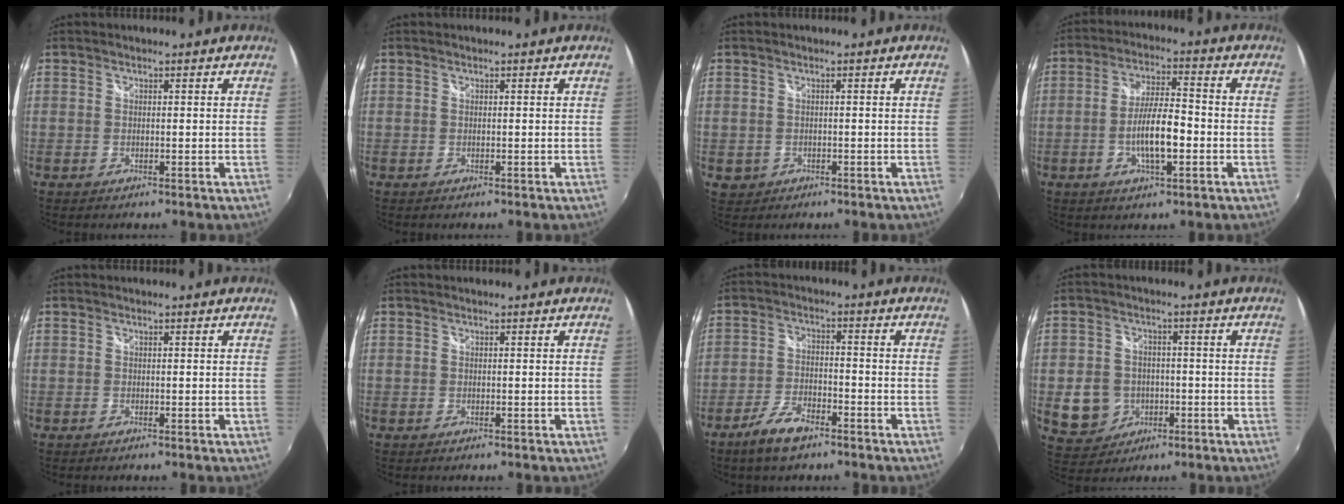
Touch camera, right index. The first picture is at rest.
{"total": 0.0}
{"total": 2.4, "force": [-0.6, 2.2, 0.8], "torque": [-0.020, -0.005, -0.005]}
{"total": 8.9, "force": [-2.5, 2.3, 8.2], "torque": [-0.154, -0.001, -0.042]}
{"total": 0.0}
{"total": 0.0}
{"total": 7.1, "force": [-5.2, 2.7, 4.1], "torque": [-0.099, -0.004, -0.097]}
{"total": 8.7, "force": [-2.4, 7.6, 3.3], "torque": [-0.097, 0.010, -0.025]}